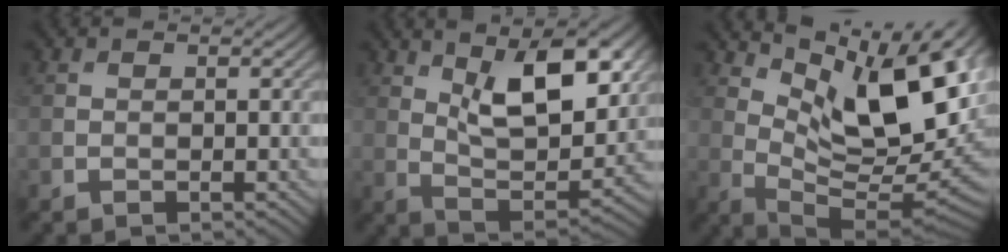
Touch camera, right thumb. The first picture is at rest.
{"total": 13.3, "force": [5.7, 5.6, 10.6], "torque": [-0.166, 0.000, 0.091]}
{"total": 14.6, "force": [5.2, 5.8, 12.4], "torque": [-0.196, -0.007, 0.101]}